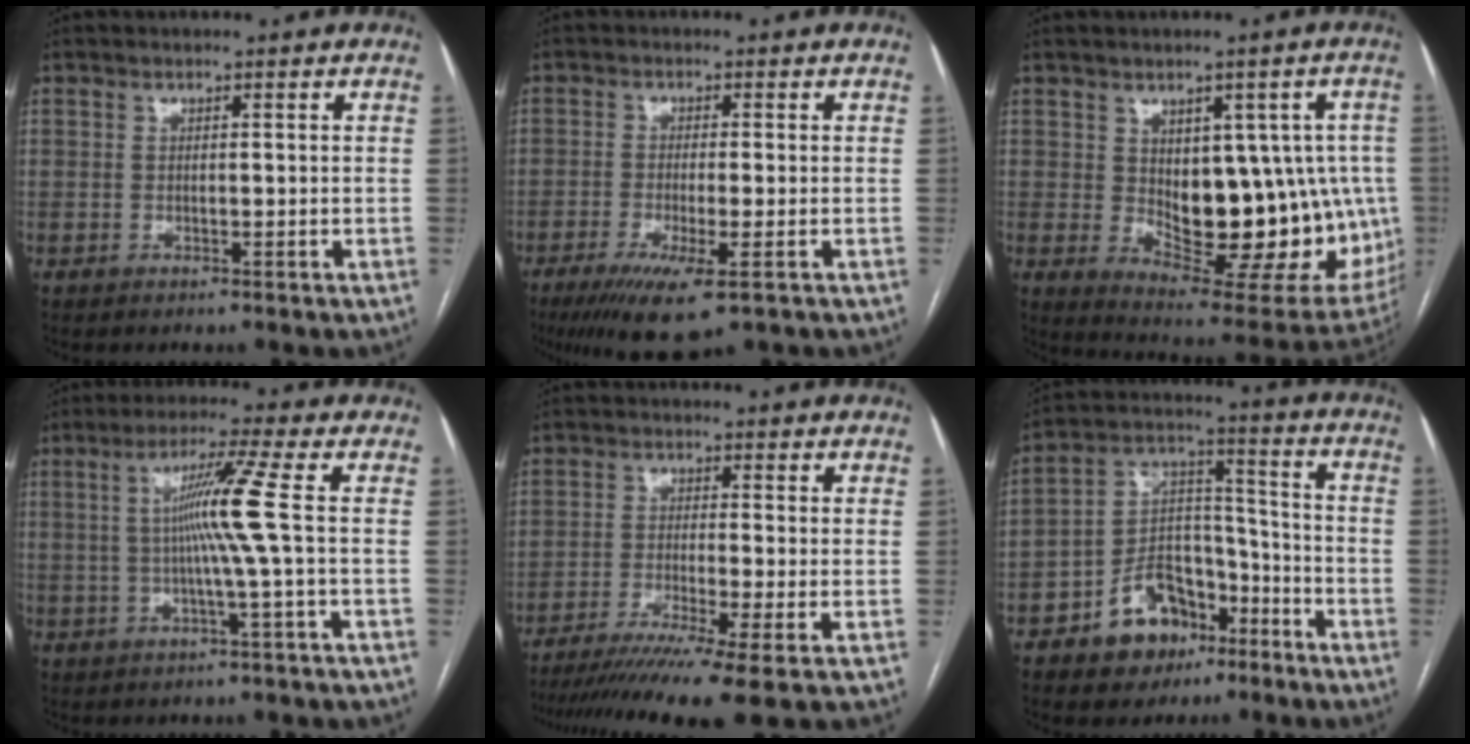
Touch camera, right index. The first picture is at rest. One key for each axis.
{"total": 8.0, "fx": -4.2, "fy": 1.0, "fz": 6.7, "tx": -0.120, "ty": -0.023, "tz": -0.066}
{"total": 19.0, "fx": -0.5, "fy": 9.1, "fz": 16.7, "tx": -0.180, "ty": 0.007, "tz": 0.025}
{"total": 7.6, "fx": 0.2, "fy": -2.1, "fz": 7.3, "tx": -0.136, "ty": 0.007, "tz": 0.010}
{"total": 12.7, "fx": -9.4, "fy": -1.4, "fz": 8.5, "tx": -0.132, "ty": -0.033, "tz": -0.146}
{"total": 12.4, "fx": -7.1, "fy": 7.9, "fz": 6.3, "tx": -0.112, "ty": 0.034, "tz": -0.113}